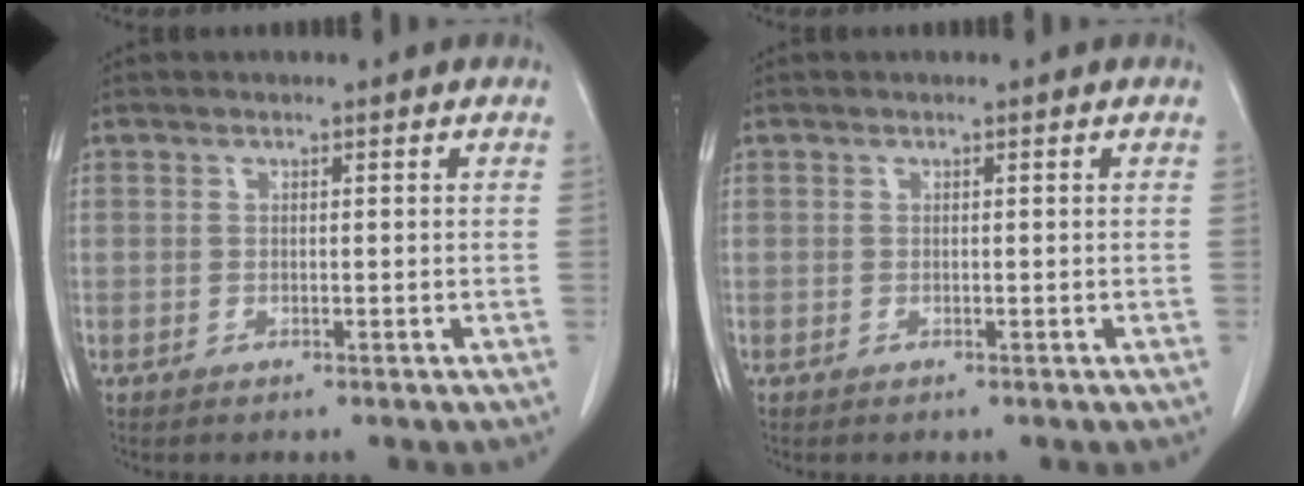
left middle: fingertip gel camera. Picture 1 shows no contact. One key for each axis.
{"total": 0.0}